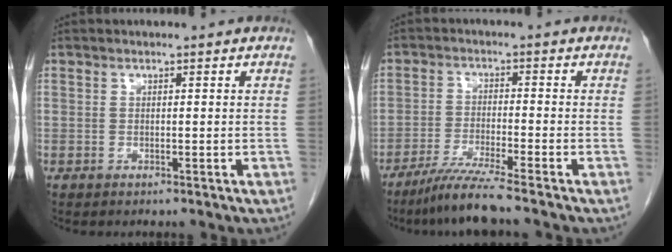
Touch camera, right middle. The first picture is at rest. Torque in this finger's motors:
{"motor_torque": [1.13, -0.96, 0.31, 0.09]}